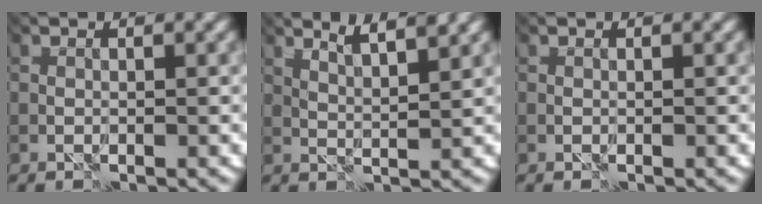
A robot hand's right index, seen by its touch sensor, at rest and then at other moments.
{"total": 3.2, "force": [2.9, -0.3, 1.4], "torque": [-0.023, 0.009, 0.052]}
{"total": 0.0}